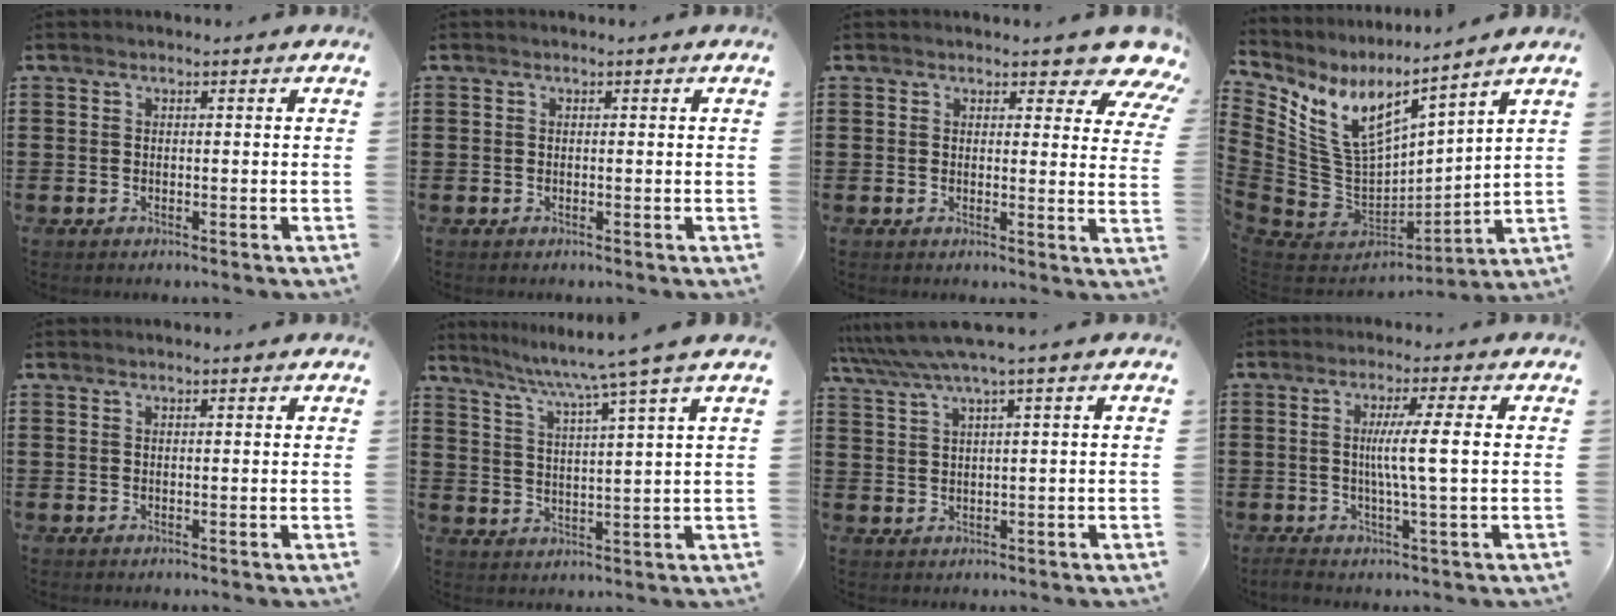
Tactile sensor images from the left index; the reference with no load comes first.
{"total": 0.0}
{"total": 6.0, "force": [4.9, 1.7, 3.1], "torque": [-0.046, -0.023, 0.081]}
{"total": 9.4, "force": [5.3, 4.8, 6.2], "torque": [-0.160, -0.051, 0.097]}
{"total": 0.7, "force": [0.6, 0.0, 0.3], "torque": [-0.007, 0.001, 0.012]}
{"total": 6.1, "force": [4.8, -1.5, 3.5], "torque": [-0.089, -0.033, 0.072]}
{"total": 4.4, "force": [2.9, -0.4, 3.3], "torque": [-0.080, -0.011, 0.046]}
{"total": 6.2, "force": [0.3, -0.7, 6.2], "torque": [-0.116, -0.006, -0.003]}